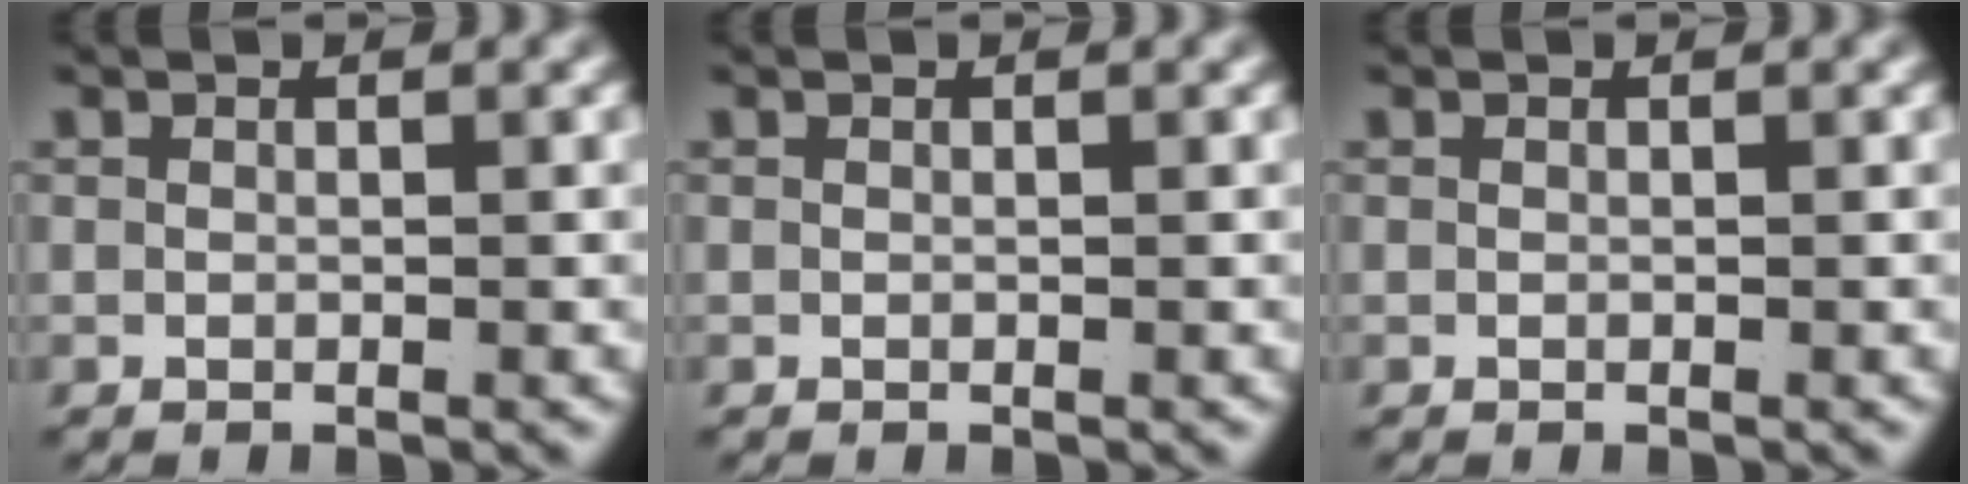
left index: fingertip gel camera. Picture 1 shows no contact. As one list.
[{"total": 0.0}, {"total": 0.0}]